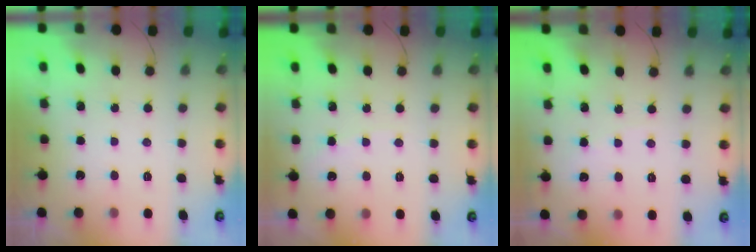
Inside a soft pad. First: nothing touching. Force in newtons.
{"total": 2.7, "press": 2.6, "slide": 0.4}
{"total": 2.3, "press": 2.3, "slide": 0.4}